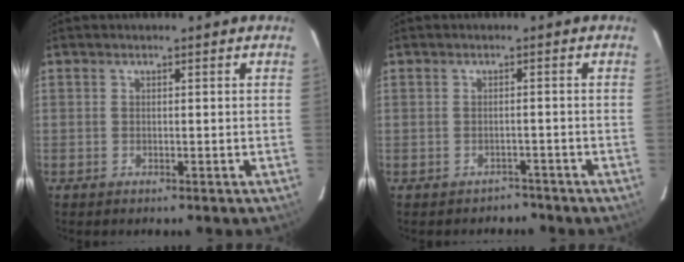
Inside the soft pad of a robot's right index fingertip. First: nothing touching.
{"total": 2.6, "force": [-2.1, 1.5, -0.5], "torque": [0.009, 0.017, -0.024]}